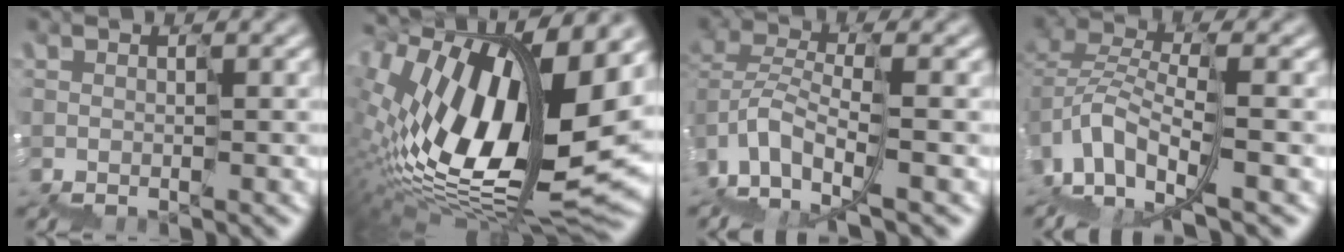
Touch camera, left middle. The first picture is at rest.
{"total": 16.0, "force": [3.9, 7.3, 13.7], "torque": [-0.241, 0.033, 0.064]}
{"total": 5.0, "force": [-1.4, 3.1, 3.6], "torque": [-0.072, 0.016, -0.029]}
{"total": 5.7, "force": [-2.5, 2.7, 4.4], "torque": [-0.089, 0.020, -0.053]}